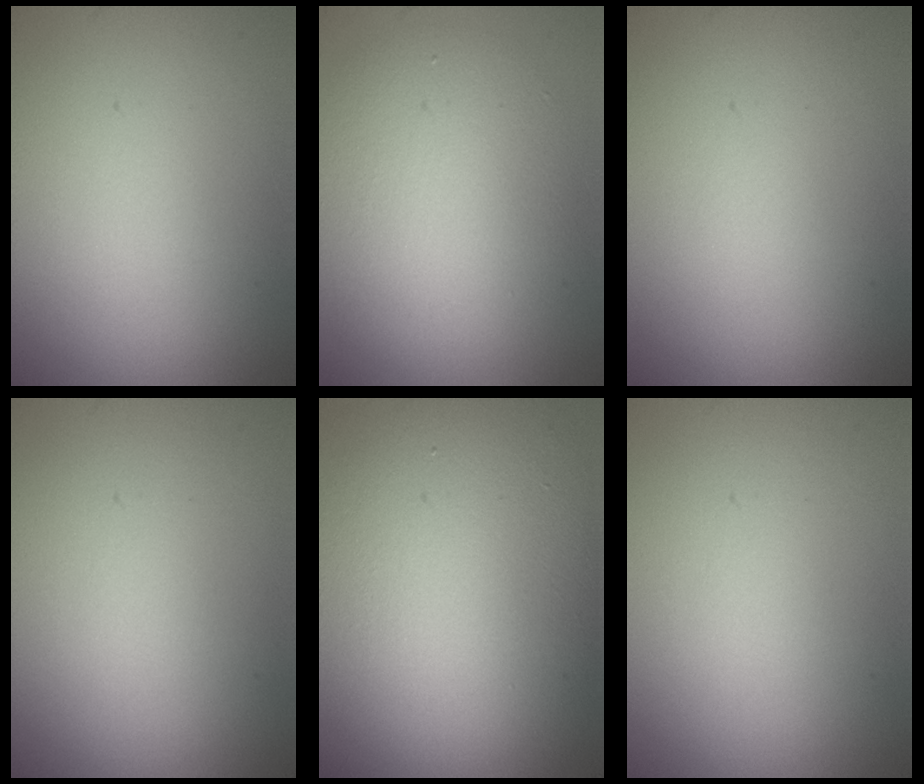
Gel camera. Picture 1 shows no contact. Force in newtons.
{"total": 6.1, "press": 6.0, "slide": 0.6}
{"total": 0.0}
{"total": 0.0}
{"total": 16.3, "press": 16.3, "slide": 0.7}
{"total": 0.0}